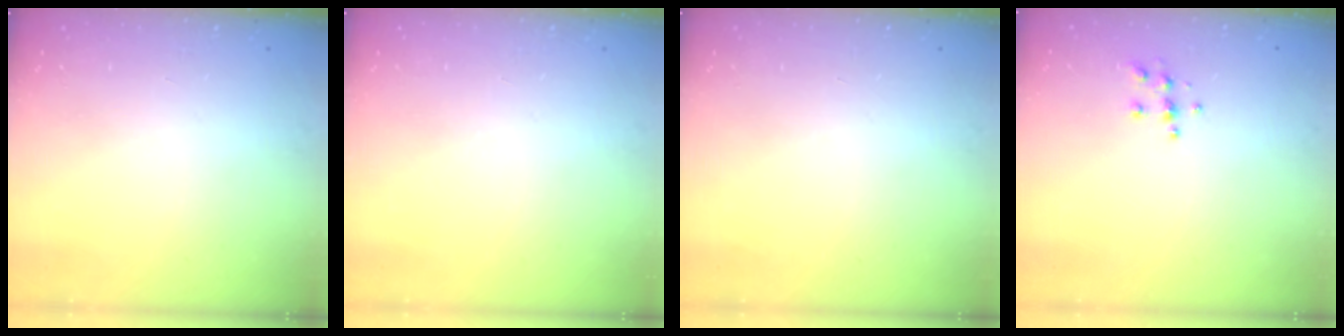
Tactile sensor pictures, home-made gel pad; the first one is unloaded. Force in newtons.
{"total": 0.0}
{"total": 0.0}
{"total": 5.5, "press": 5.5, "slide": 0.5}